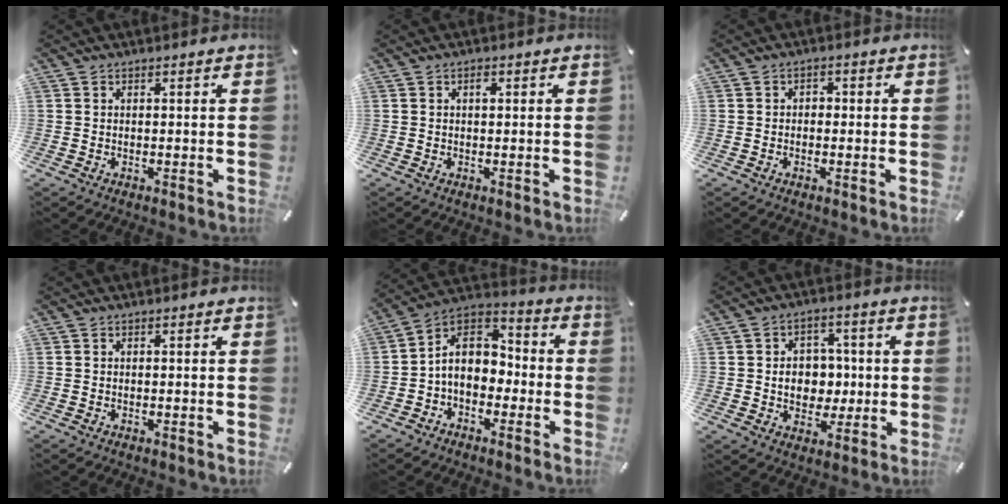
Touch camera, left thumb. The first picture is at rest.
{"total": 1.1, "force": [0.3, 0.6, 0.9], "torque": [-0.011, -0.001, 0.002]}
{"total": 1.8, "force": [-0.9, 1.4, 0.6], "torque": [-0.012, 0.009, -0.020]}
{"total": 0.0}
{"total": 8.8, "force": [-2.0, 7.3, 4.6], "torque": [-0.105, 0.018, -0.036]}
{"total": 8.2, "force": [-0.2, 7.1, 4.3], "torque": [-0.052, 0.006, -0.003]}